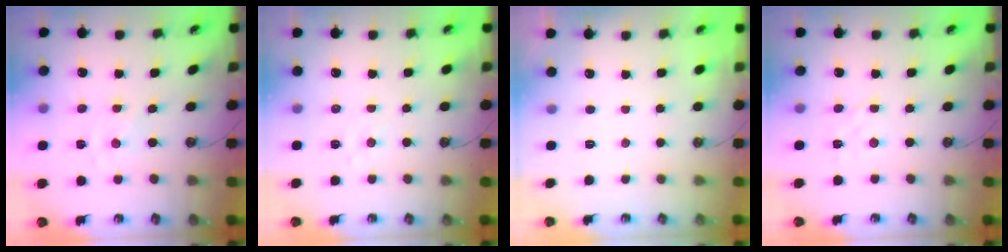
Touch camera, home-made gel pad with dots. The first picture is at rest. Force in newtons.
{"total": 4.8, "press": 4.7, "slide": 0.5}
{"total": 0.0}
{"total": 2.5, "press": 2.4, "slide": 0.4}